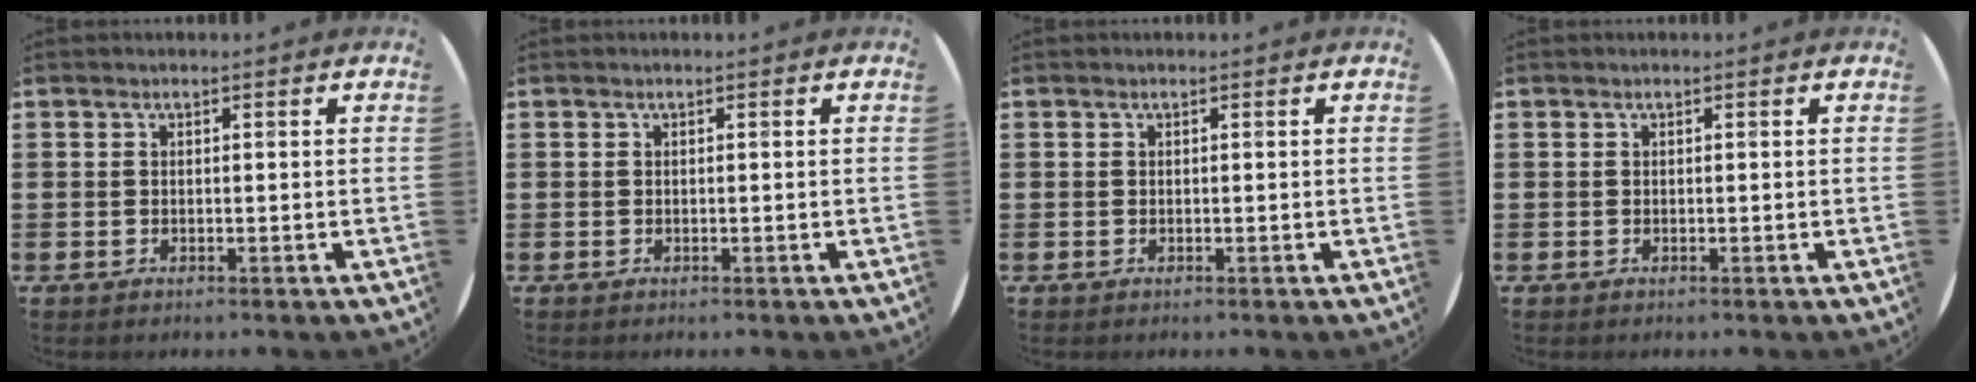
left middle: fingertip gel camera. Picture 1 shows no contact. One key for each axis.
{"total": 0.0}
{"total": 0.0}
{"total": 0.0}